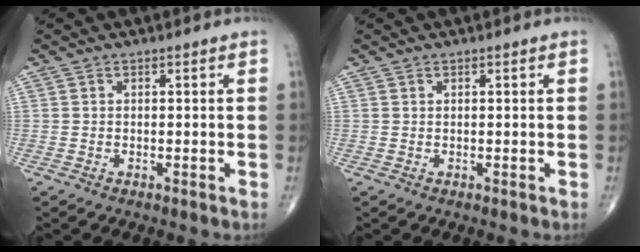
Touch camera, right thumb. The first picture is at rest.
{"total": 0.0}